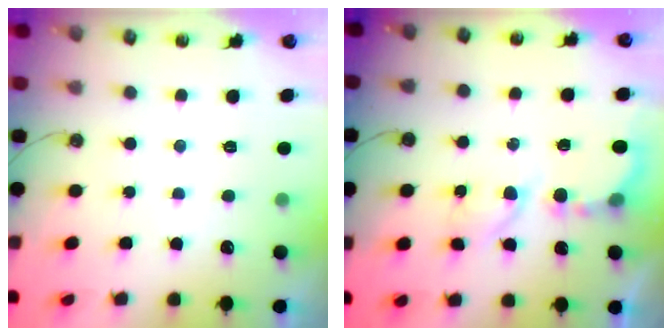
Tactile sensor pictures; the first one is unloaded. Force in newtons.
{"total": 6.2, "press": 6.2, "slide": 0.7}